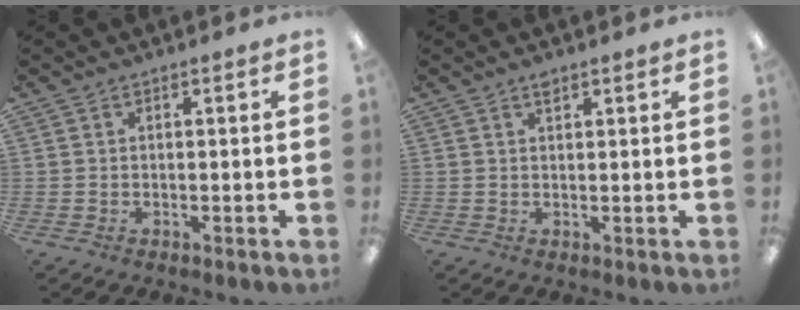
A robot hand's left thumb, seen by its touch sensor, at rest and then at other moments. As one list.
[{"total": 1.6, "force": [1.2, 0.6, 0.8], "torque": [-0.011, -0.004, 0.022]}]